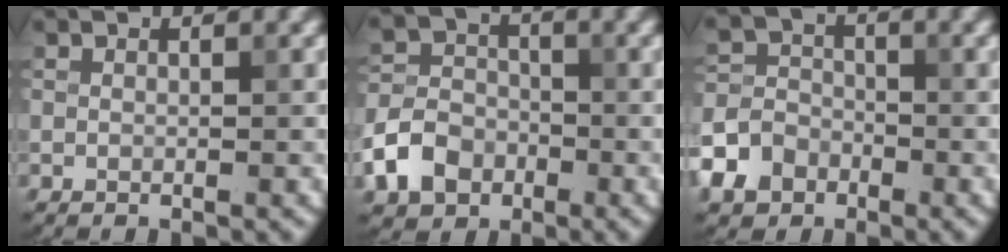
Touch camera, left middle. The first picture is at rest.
{"total": 4.9, "force": [-2.3, 3.7, 2.2], "torque": [-0.044, 0.002, -0.051]}
{"total": 4.4, "force": [-2.6, 3.2, 1.6], "torque": [-0.032, -0.001, -0.057]}